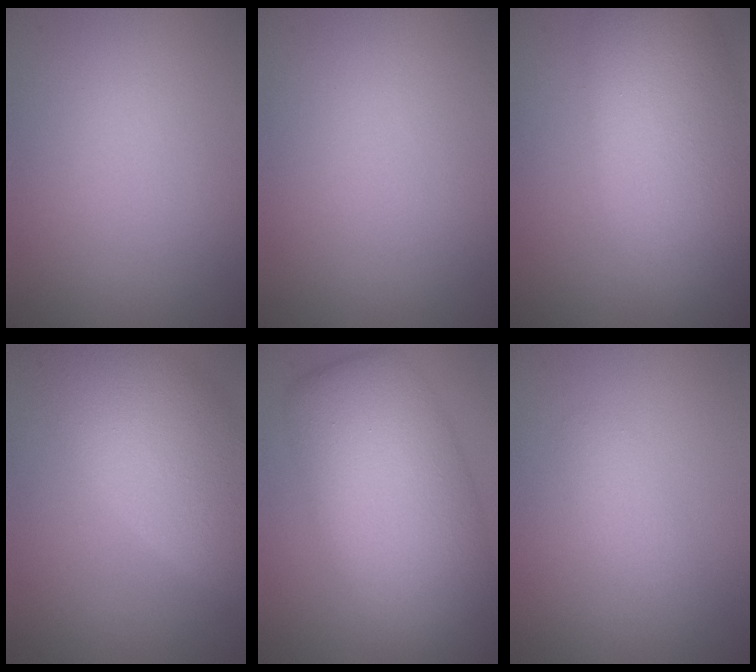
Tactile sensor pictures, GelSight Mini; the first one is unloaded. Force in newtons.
{"total": 0.0}
{"total": 10.7, "press": 10.7, "slide": 0.7}
{"total": 8.8, "press": 8.8, "slide": 0.6}
{"total": 10.7, "press": 10.7, "slide": 0.2}
{"total": 1.5, "press": 1.5, "slide": 0.1}